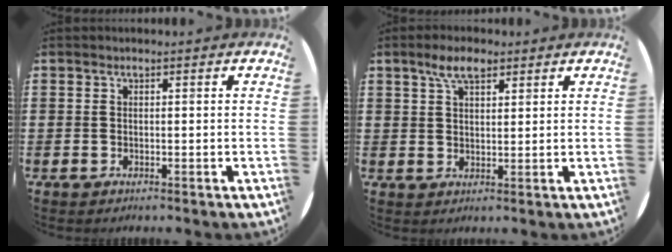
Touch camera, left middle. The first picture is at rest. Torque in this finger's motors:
{"motor_torque": [0.85, -0.69, 0.14, 0.05]}